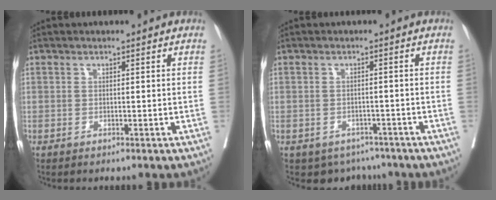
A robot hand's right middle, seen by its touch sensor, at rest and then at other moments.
{"total": 4.9, "force": [-3.9, 3.1, 0.3], "torque": [0.010, 0.008, -0.049]}